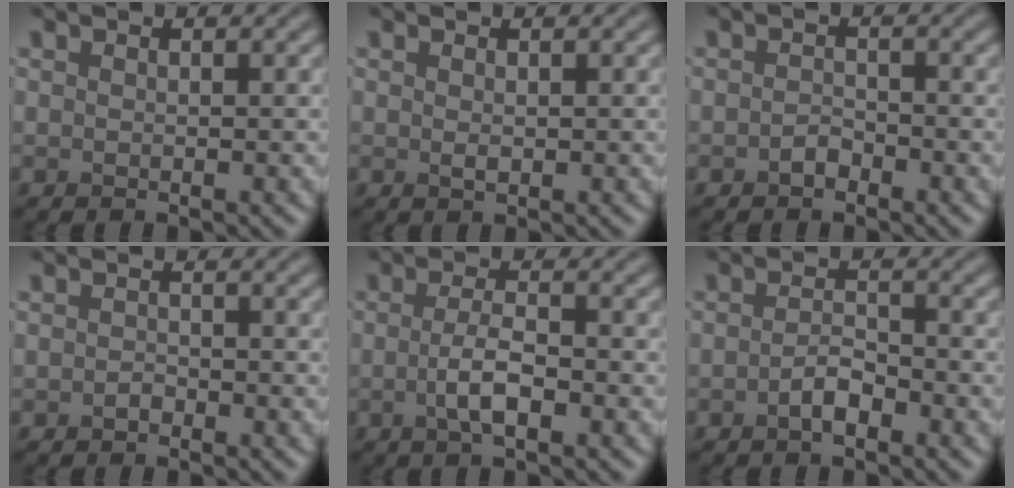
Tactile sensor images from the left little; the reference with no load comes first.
{"total": 0.6, "force": [0.1, 0.4, 0.5], "torque": [-0.010, -0.001, 0.002]}
{"total": 1.2, "force": [-0.7, 0.7, 0.6], "torque": [-0.011, 0.002, -0.015]}
{"total": 0.7, "force": [-0.4, 0.5, 0.4], "torque": [-0.007, -0.001, -0.008]}
{"total": 2.8, "force": [-0.7, 0.8, 2.6], "torque": [-0.053, 0.000, -0.017]}
{"total": 1.9, "force": [-1.0, 0.8, 1.4], "torque": [-0.027, 0.003, -0.021]}